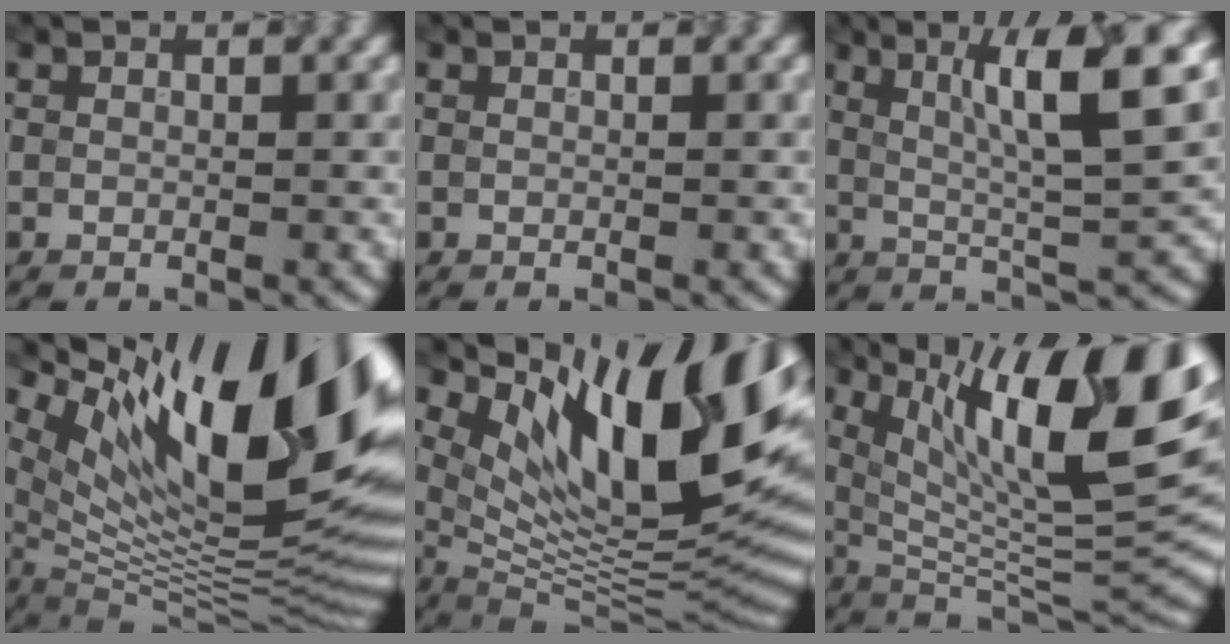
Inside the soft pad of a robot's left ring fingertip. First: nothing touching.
{"total": 0.0}
{"total": 9.1, "force": [3.2, 1.9, 8.3], "torque": [-0.121, 0.006, 0.056]}
{"total": 17.9, "force": [7.9, 6.2, 14.8], "torque": [-0.246, 0.013, 0.146]}
{"total": 15.5, "force": [6.5, 5.6, 12.9], "torque": [-0.180, -0.007, 0.120]}
{"total": 15.9, "force": [6.4, 5.1, 13.6], "torque": [-0.211, 0.004, 0.111]}